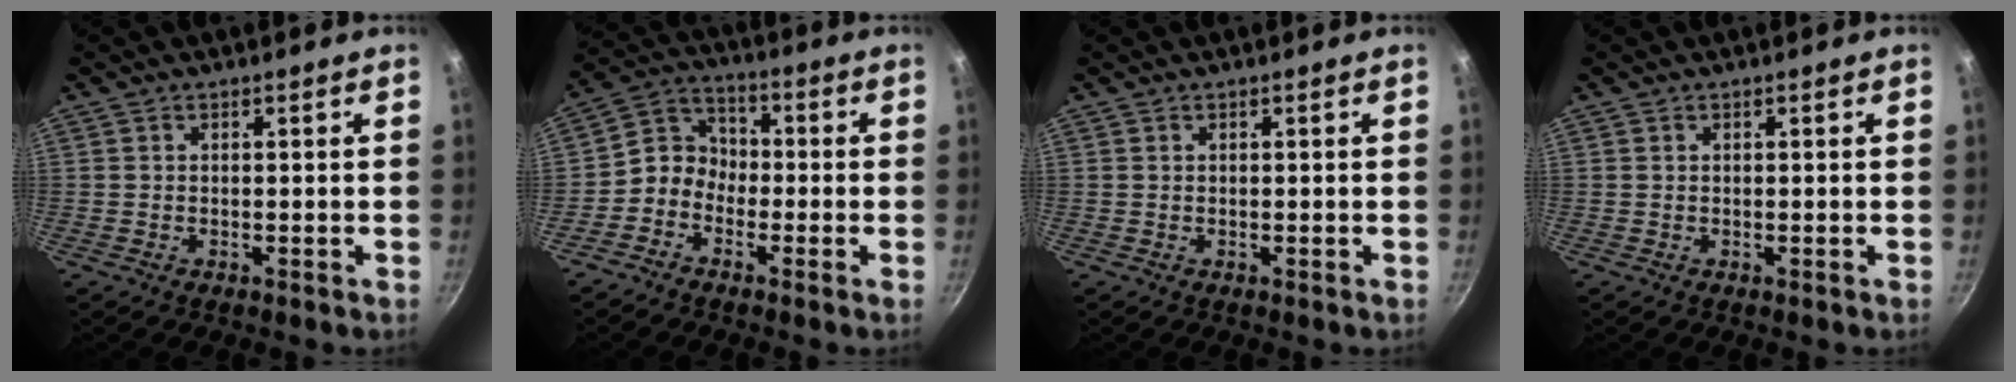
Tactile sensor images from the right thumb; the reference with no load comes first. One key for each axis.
{"total": 6.6, "fx": -2.7, "fy": 5.4, "fz": 2.7, "tx": -0.021, "ty": 0.041, "tz": -0.074}
{"total": 0.0}
{"total": 0.0}